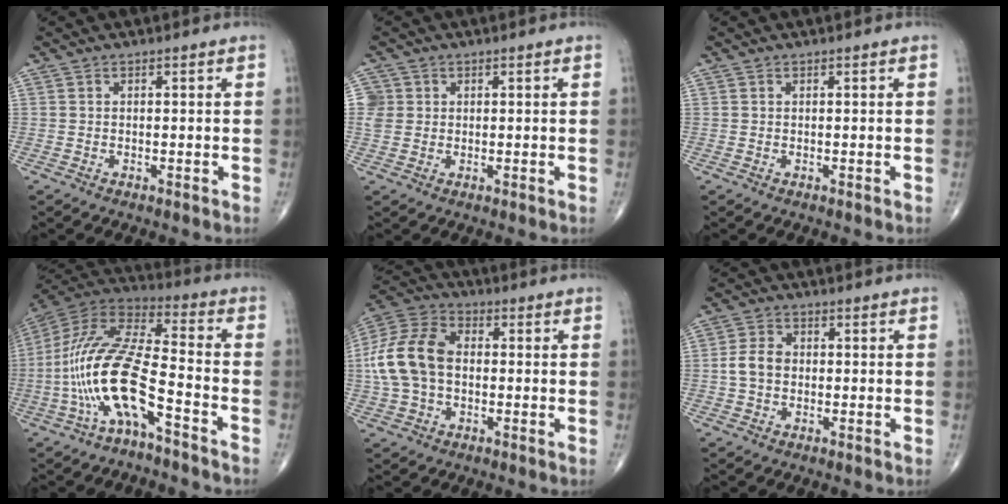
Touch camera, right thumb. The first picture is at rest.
{"total": 4.1, "force": [0.8, 3.8, 1.1], "torque": [-0.011, 0.008, 0.018]}
{"total": 0.0}
{"total": 18.5, "force": [-6.8, 5.8, 16.2], "torque": [-0.350, 0.061, -0.126]}
{"total": 14.7, "force": [-0.3, 10.1, 10.7], "torque": [-0.218, 0.033, -0.010]}
{"total": 4.7, "force": [-0.3, 3.6, 3.1], "torque": [-0.059, 0.014, -0.011]}